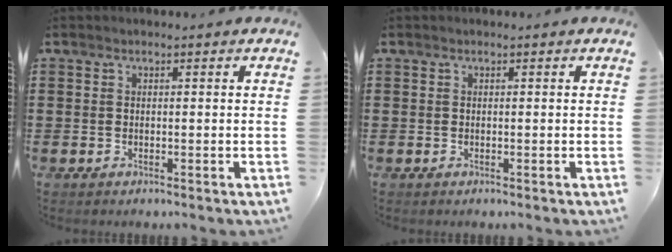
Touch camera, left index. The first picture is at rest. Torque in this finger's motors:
{"motor_torque": [0.01, 0.00, 0.00, 0.00]}